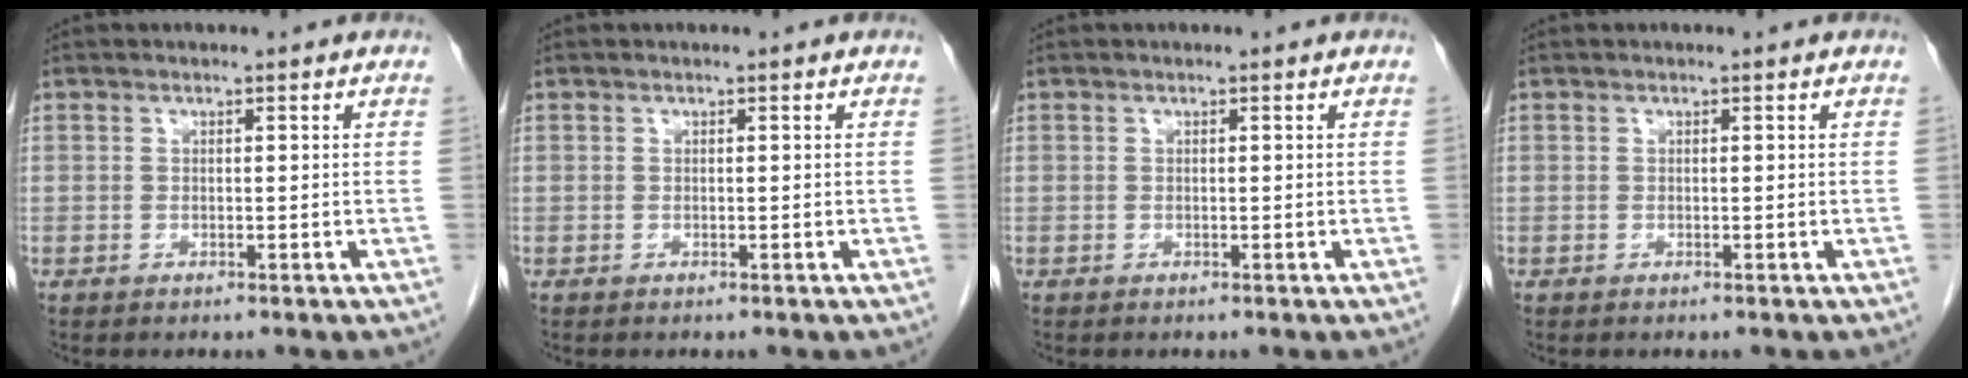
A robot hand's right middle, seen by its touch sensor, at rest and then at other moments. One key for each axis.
{"total": 0.0}
{"total": 0.0}
{"total": 0.0}